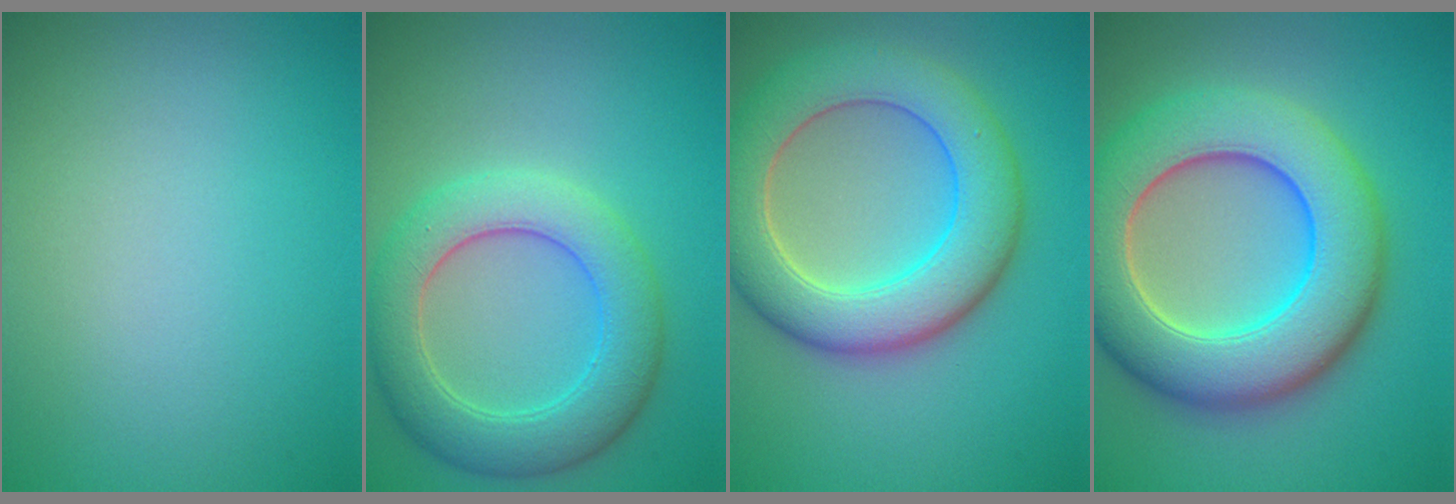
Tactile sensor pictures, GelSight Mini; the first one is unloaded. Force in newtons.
{"total": 5.9, "press": 5.9, "slide": 0.3}
{"total": 8.7, "press": 8.7, "slide": 0.7}
{"total": 11.0, "press": 10.9, "slide": 0.4}